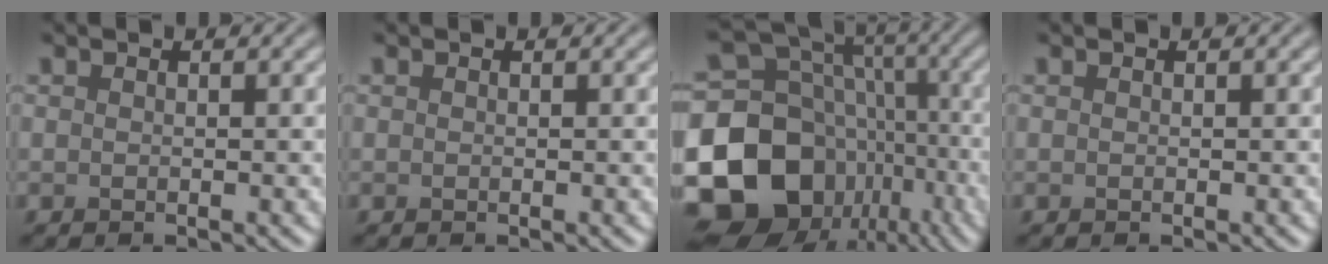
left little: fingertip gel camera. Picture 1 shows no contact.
{"total": 0.0}
{"total": 19.3, "force": [-6.5, 15.8, 8.9], "torque": [-0.187, -0.018, -0.107]}
{"total": 0.0}